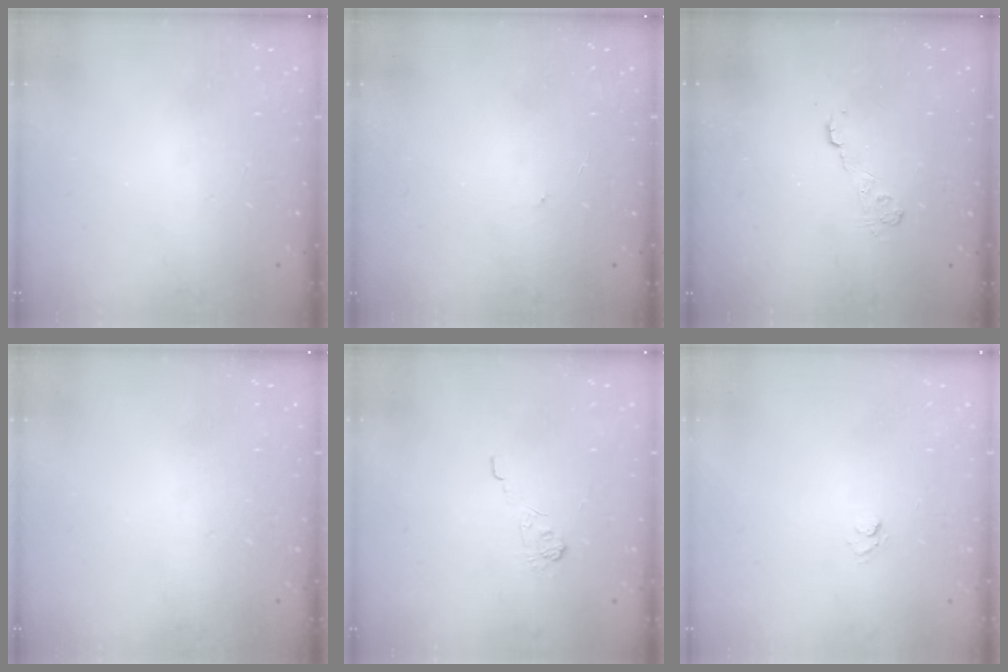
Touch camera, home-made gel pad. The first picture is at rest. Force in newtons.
{"total": 0.6, "press": 0.6, "slide": 0.1}
{"total": 3.6, "press": 3.4, "slide": 1.2}
{"total": 0.0}
{"total": 2.5, "press": 2.1, "slide": 1.4}
{"total": 3.6, "press": 3.4, "slide": 1.1}